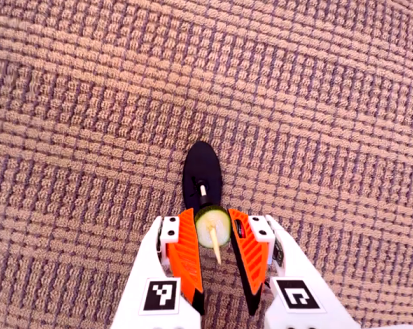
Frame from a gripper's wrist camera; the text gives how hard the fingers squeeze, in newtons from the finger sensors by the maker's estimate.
{"total": 10.0, "left": 9.8, "right": 10.3}